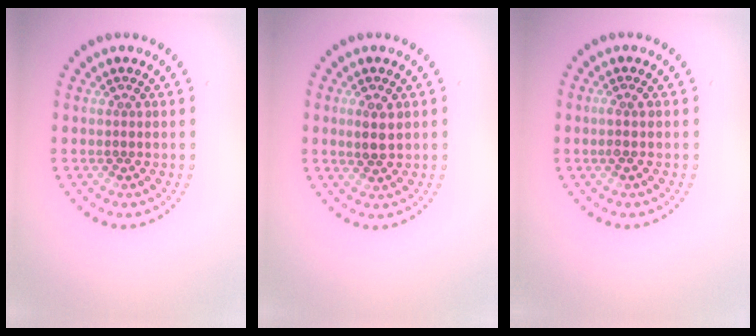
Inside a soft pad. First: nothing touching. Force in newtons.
{"total": 2.1, "press": 1.9, "slide": 0.7}
{"total": 0.7, "press": 0.5, "slide": 0.4}